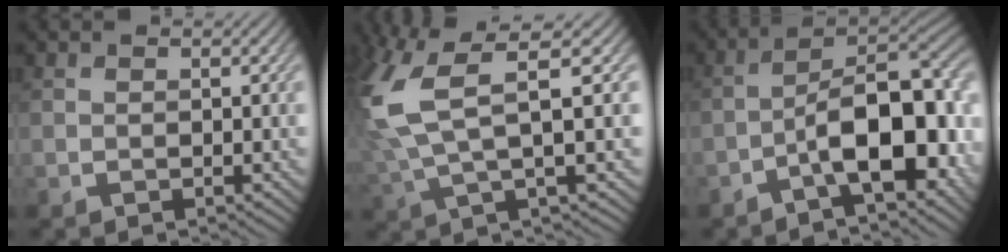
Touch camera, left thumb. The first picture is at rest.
{"total": 8.7, "force": [2.1, 2.2, 8.2], "torque": [-0.192, 0.013, 0.039]}
{"total": 14.3, "force": [-5.0, 5.9, 12.1], "torque": [-0.158, 0.006, -0.081]}